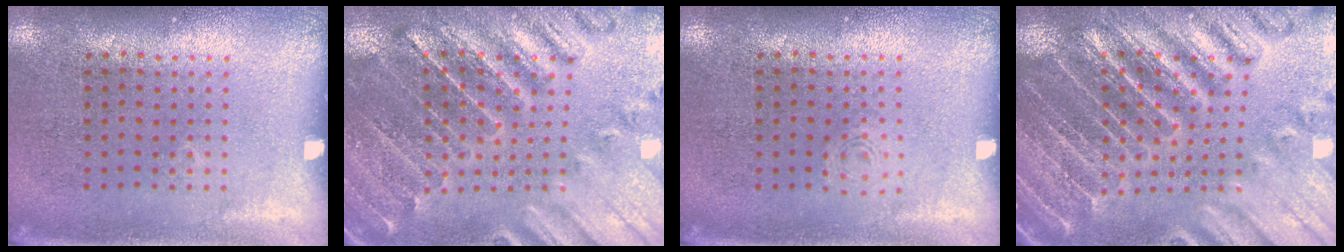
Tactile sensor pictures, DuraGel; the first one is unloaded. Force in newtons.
{"total": 1.8, "press": 1.8, "slide": 0.3}
{"total": 0.7, "press": 0.7, "slide": 0.2}
{"total": 4.4, "press": 4.0, "slide": 1.7}